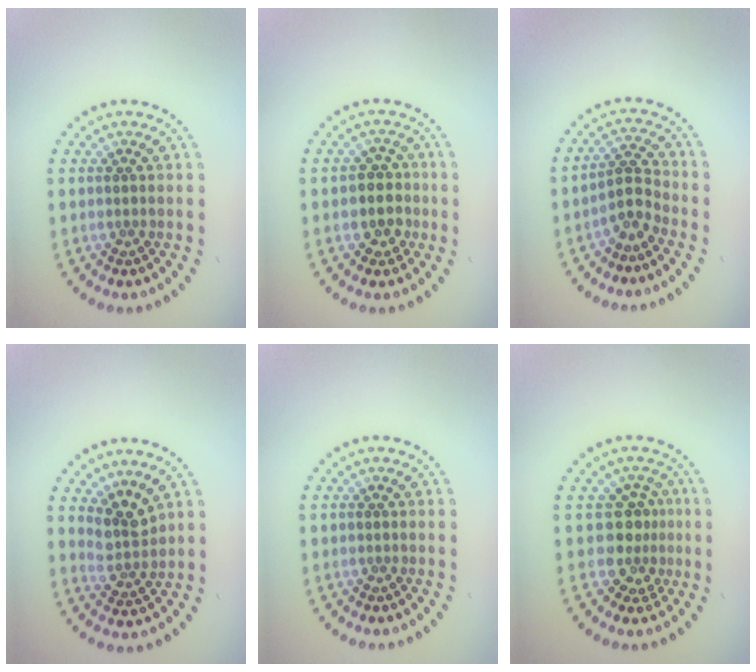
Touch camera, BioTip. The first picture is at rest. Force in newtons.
{"total": 2.8, "press": 2.5, "slide": 1.3}
{"total": 2.5, "press": 1.8, "slide": 1.7}
{"total": 2.7, "press": 1.9, "slide": 1.9}
{"total": 0.0}
{"total": 2.9, "press": 2.3, "slide": 1.6}